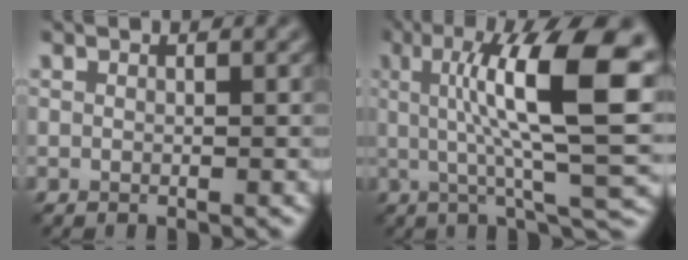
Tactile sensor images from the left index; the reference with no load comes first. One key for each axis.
{"total": 13.9, "fx": 3.0, "fy": 3.4, "fz": 13.1, "tx": -0.178, "ty": 0.013, "tz": 0.040}